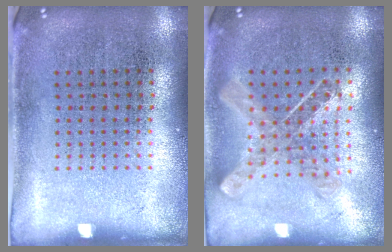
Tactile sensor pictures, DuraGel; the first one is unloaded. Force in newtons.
{"total": 0.9, "press": 0.9, "slide": 0.1}